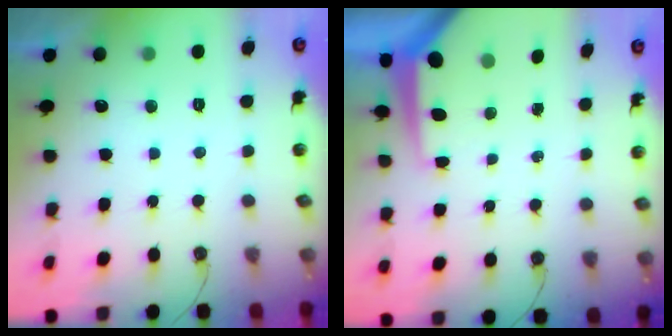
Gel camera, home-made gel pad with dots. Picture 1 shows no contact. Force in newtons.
{"total": 8.5, "press": 8.4, "slide": 0.7}